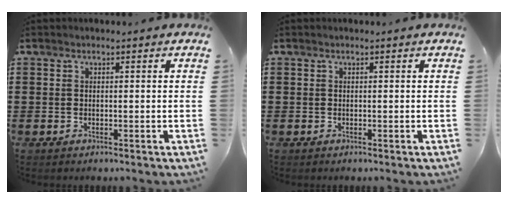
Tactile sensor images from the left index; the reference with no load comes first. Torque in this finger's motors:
{"motor_torque": [0.00, 0.00, 0.00, 0.00]}